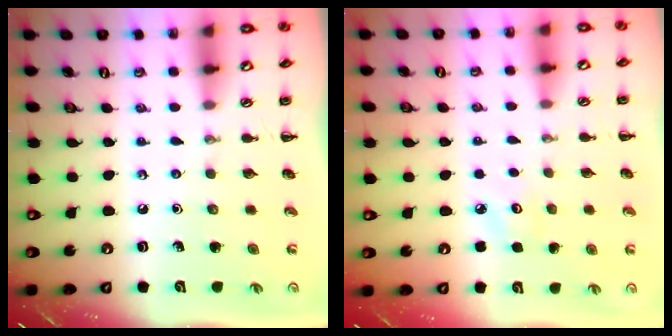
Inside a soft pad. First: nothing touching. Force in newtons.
{"total": 2.9, "press": 2.8, "slide": 0.7}